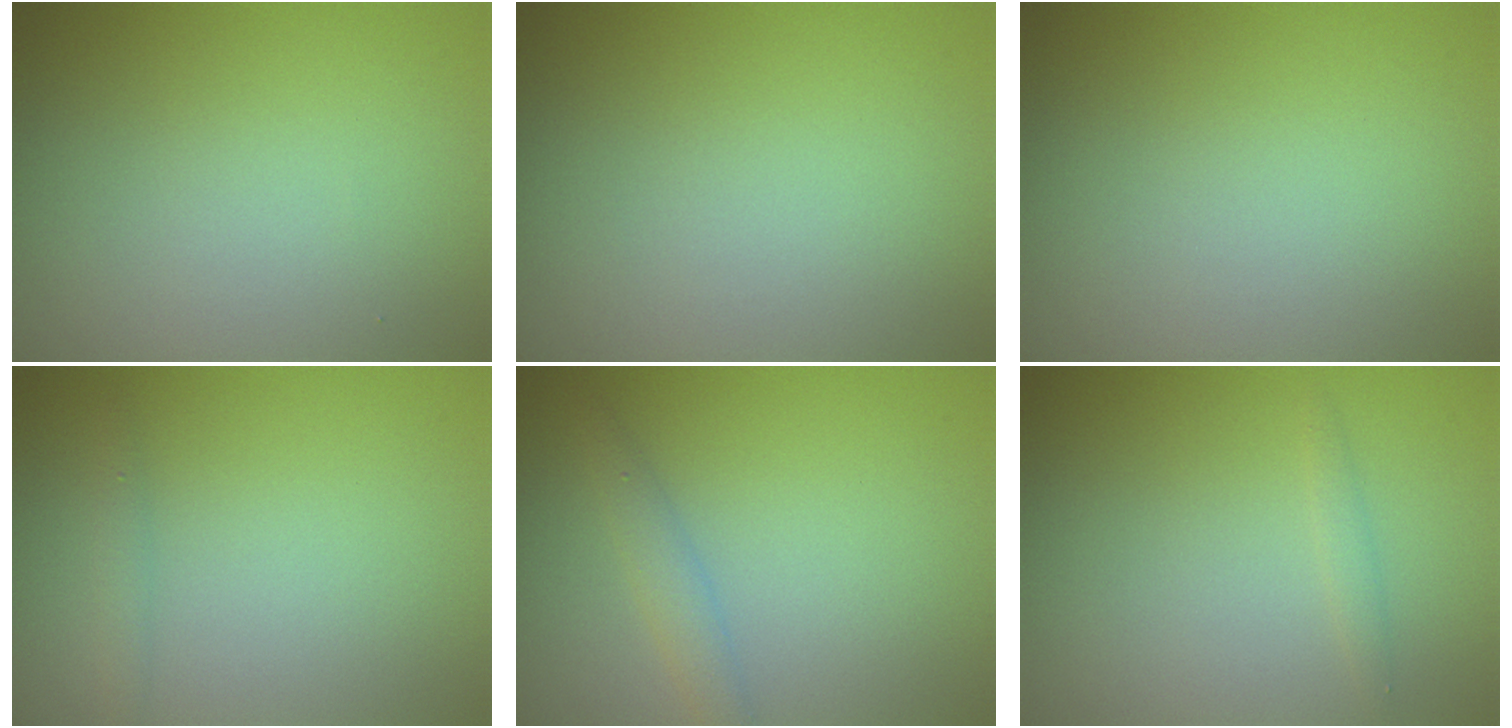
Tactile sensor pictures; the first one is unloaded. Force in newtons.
{"total": 0.0}
{"total": 0.0}
{"total": 0.8, "press": 0.8, "slide": 0.0}
{"total": 1.6, "press": 1.6, "slide": 0.1}
{"total": 0.7, "press": 0.7, "slide": 0.0}